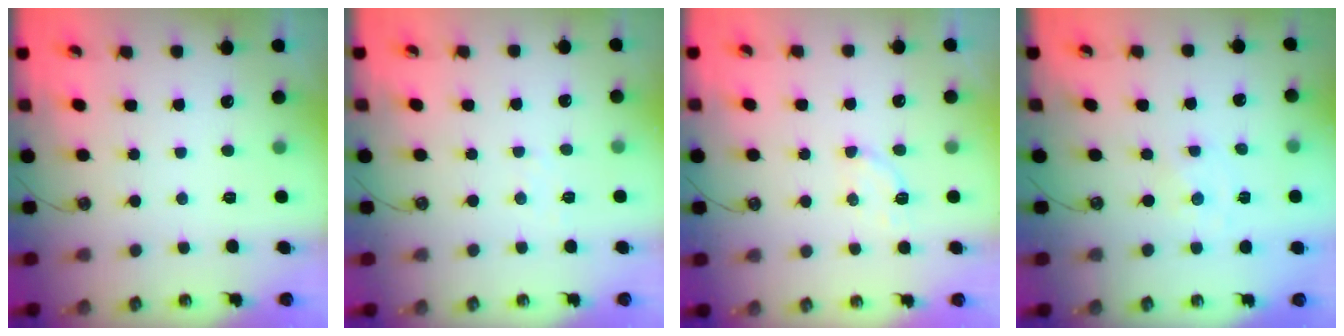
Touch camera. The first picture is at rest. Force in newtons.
{"total": 3.8, "press": 3.7, "slide": 0.5}
{"total": 3.3, "press": 3.2, "slide": 0.5}
{"total": 0.0}